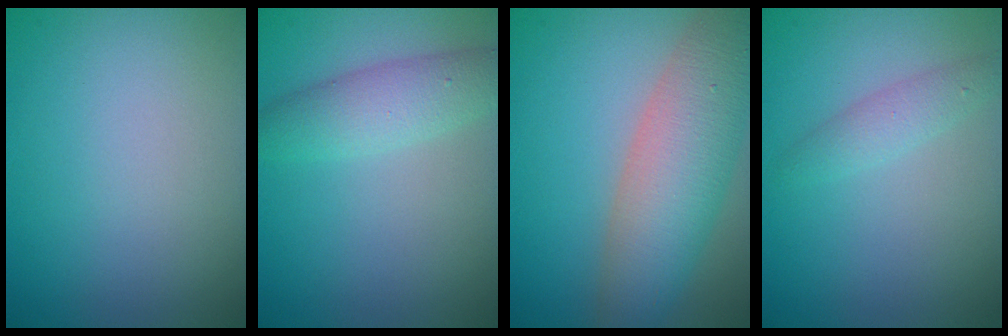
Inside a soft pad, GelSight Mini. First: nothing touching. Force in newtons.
{"total": 3.4, "press": 3.4, "slide": 0.1}
{"total": 7.8, "press": 7.8, "slide": 0.3}
{"total": 1.6, "press": 1.6, "slide": 0.1}